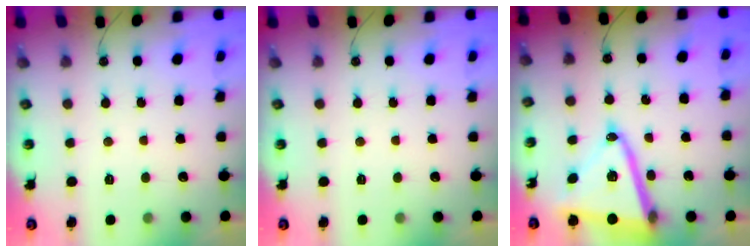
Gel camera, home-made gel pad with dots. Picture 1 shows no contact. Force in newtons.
{"total": 0.0}
{"total": 18.0, "press": 17.8, "slide": 2.5}